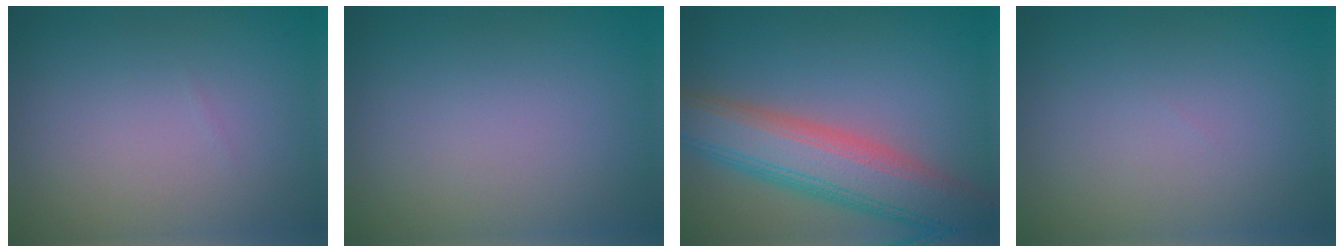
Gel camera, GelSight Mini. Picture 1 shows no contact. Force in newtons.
{"total": 0.0}
{"total": 9.2, "press": 9.2, "slide": 0.8}
{"total": 0.0}